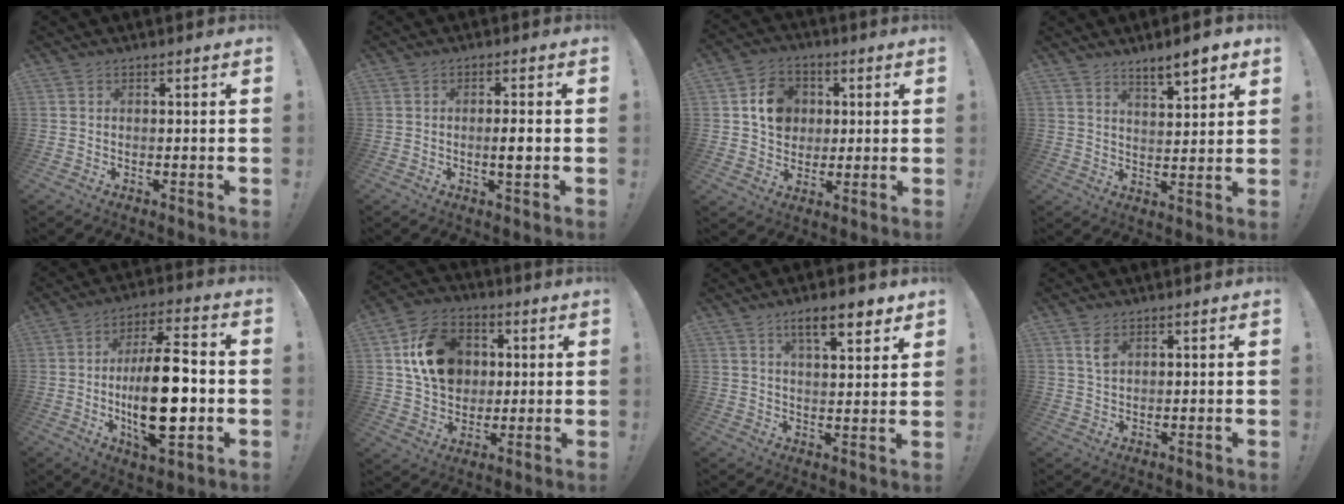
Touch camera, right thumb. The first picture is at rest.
{"total": 3.4, "force": [-0.6, 0.3, 3.3], "torque": [-0.048, -0.005, -0.014]}
{"total": 10.9, "force": [2.4, 9.5, 4.8], "torque": [-0.053, 0.000, 0.049]}
{"total": 7.4, "force": [5.8, 1.5, 4.4], "torque": [-0.057, -0.038, 0.096]}
{"total": 21.7, "force": [-2.4, 8.4, 19.9], "torque": [-0.351, 0.001, -0.040]}
{"total": 17.6, "force": [3.8, 14.1, 9.9], "torque": [-0.138, -0.004, 0.081]}
{"total": 9.7, "force": [5.9, 2.6, 7.2], "torque": [-0.098, -0.028, 0.096]}
{"total": 3.4, "force": [1.8, 1.7, 2.3], "torque": [-0.026, -0.009, 0.029]}